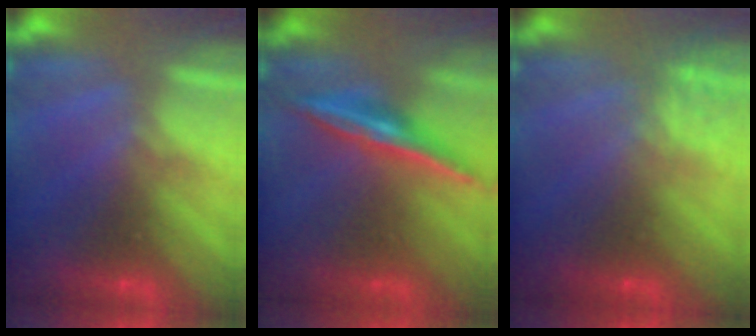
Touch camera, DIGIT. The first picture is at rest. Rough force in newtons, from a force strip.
{"total": 1.6}
{"total": 1.8}